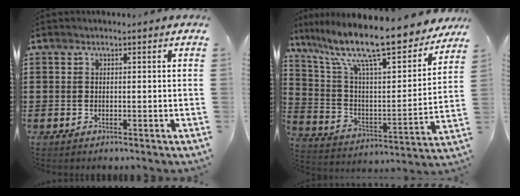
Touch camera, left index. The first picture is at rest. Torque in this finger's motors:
{"motor_torque": [1.25, -0.88, 1.06, 0.21]}